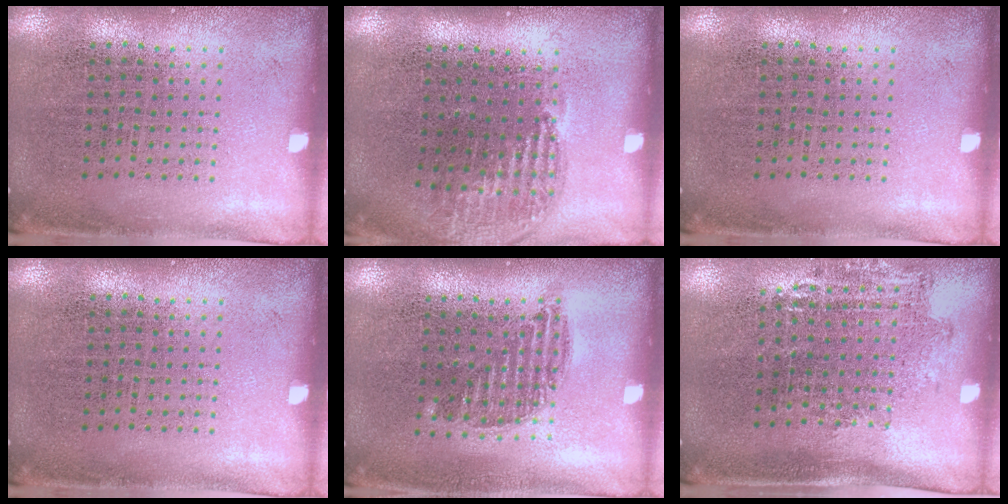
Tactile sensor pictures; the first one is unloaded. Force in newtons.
{"total": 0.9, "press": 0.9, "slide": 0.2}
{"total": 0.0}
{"total": 0.0}
{"total": 0.9, "press": 0.8, "slide": 0.4}
{"total": 1.3, "press": 1.0, "slide": 0.8}